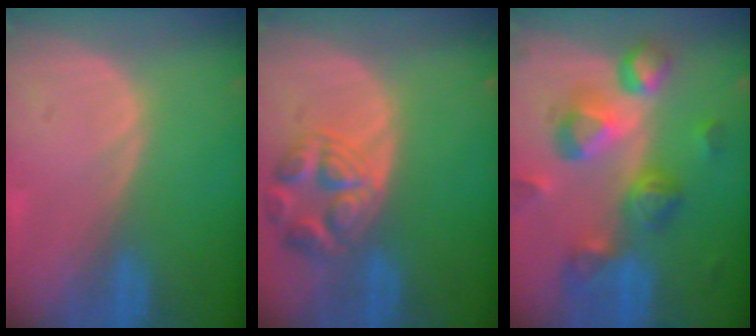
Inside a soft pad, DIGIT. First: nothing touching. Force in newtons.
{"total": 7.4, "press": 6.6, "slide": 3.4}
{"total": 10.6, "press": 9.5, "slide": 4.7}